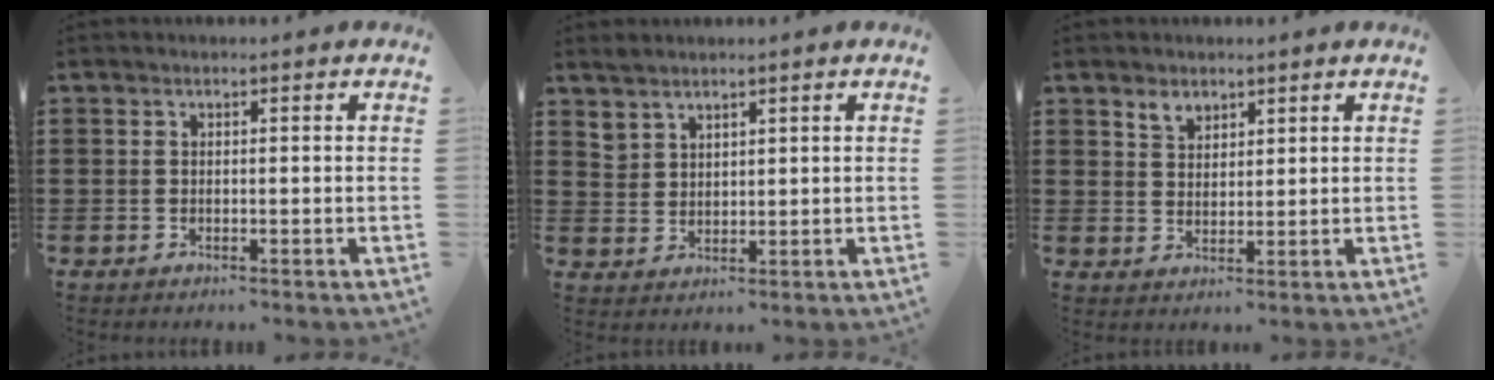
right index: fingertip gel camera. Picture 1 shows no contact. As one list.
[{"total": 2.5, "force": [2.3, 1.0, 0.1], "torque": [-0.009, 0.001, 0.046]}, {"total": 2.7, "force": [2.1, 1.6, 0.6], "torque": [-0.012, 0.000, 0.038]}]